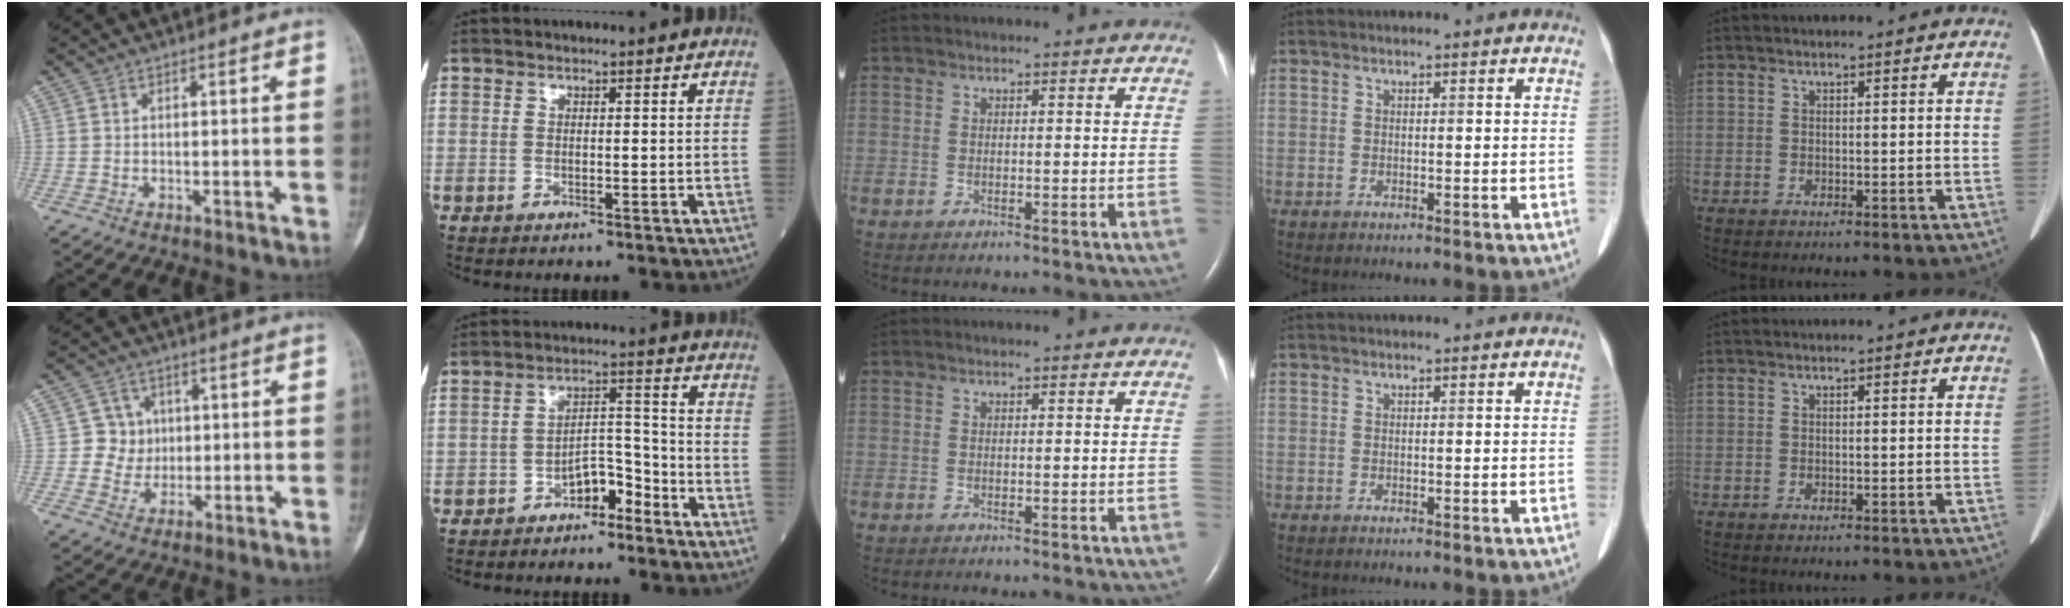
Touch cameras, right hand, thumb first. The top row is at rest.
{"thumb": {"total": 5.2, "force": [0.6, 5.1, 0.6], "torque": [0.029, 0.009, 0.005]}, "index": {"total": 5.5, "force": [-3.9, 2.4, 3.1], "torque": [-0.047, 0.024, -0.068]}}